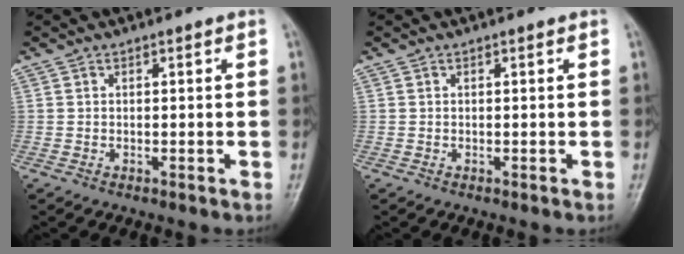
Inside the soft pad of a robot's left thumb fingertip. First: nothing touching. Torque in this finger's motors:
{"motor_torque": [0.00, 0.00, -0.06, -0.01, 0.00]}